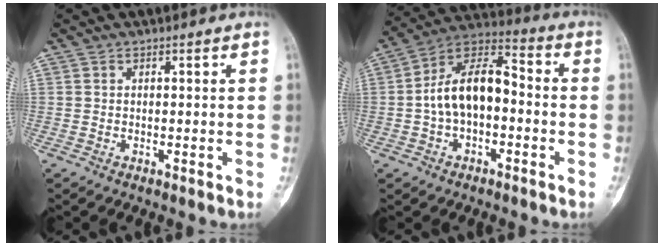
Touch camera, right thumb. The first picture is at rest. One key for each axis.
{"total": 13.5, "fx": -1.4, "fy": 7.8, "fz": 11.0, "tx": -0.183, "ty": 0.048, "tz": -0.034}